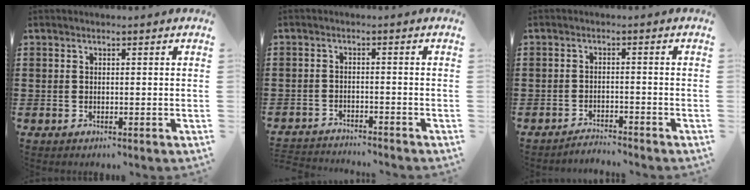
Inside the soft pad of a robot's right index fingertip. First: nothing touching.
{"total": 2.4, "force": [-2.4, -0.1, -0.2], "torque": [-0.003, 0.000, -0.053]}
{"total": 2.2, "force": [-2.2, -0.1, -0.1], "torque": [-0.005, 0.003, -0.047]}